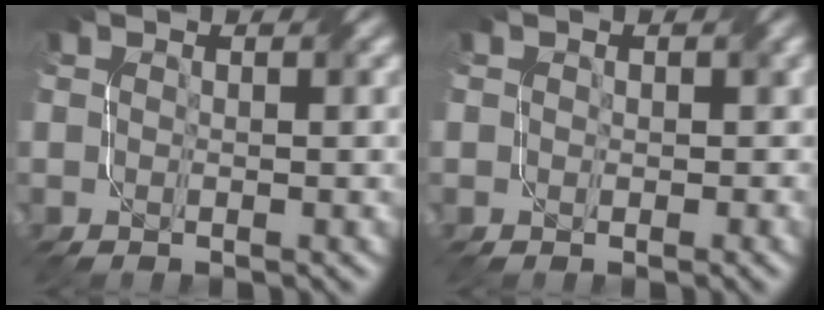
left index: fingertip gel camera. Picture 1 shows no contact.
{"total": 1.3, "force": [0.3, 1.1, 0.5], "torque": [-0.004, -0.003, 0.001]}